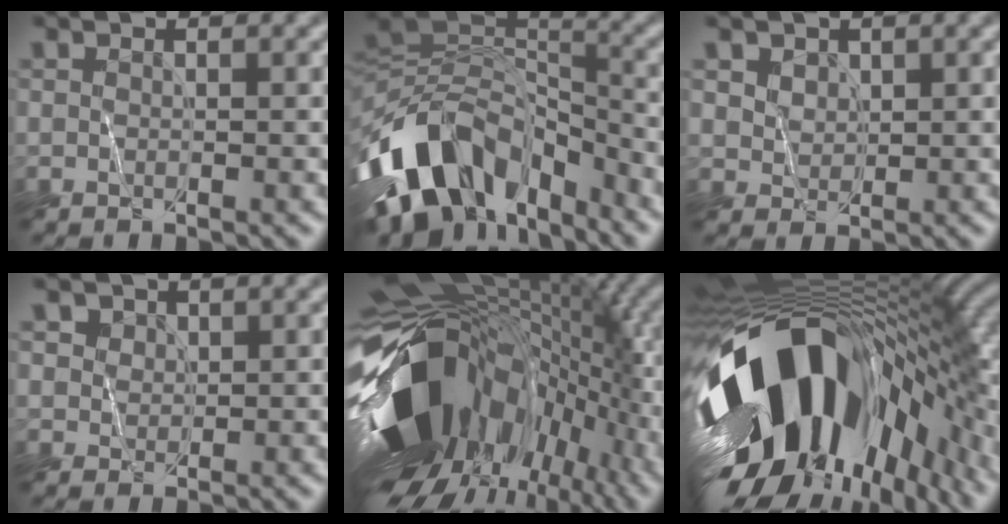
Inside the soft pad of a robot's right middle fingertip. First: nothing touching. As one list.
[{"total": 12.2, "force": [-5.1, 8.0, 7.7], "torque": [-0.150, 0.016, -0.099]}, {"total": 3.1, "force": [2.2, 1.9, 1.0], "torque": [-0.038, 0.003, 0.050]}, {"total": 3.0, "force": [2.2, 1.9, 0.8], "torque": [-0.021, 0.006, 0.036]}, {"total": 18.0, "force": [-4.3, 11.7, 13.0], "torque": [-0.260, -0.022, -0.070]}, {"total": 18.3, "force": [-5.0, 10.4, 14.2], "torque": [-0.264, -0.017, -0.082]}]